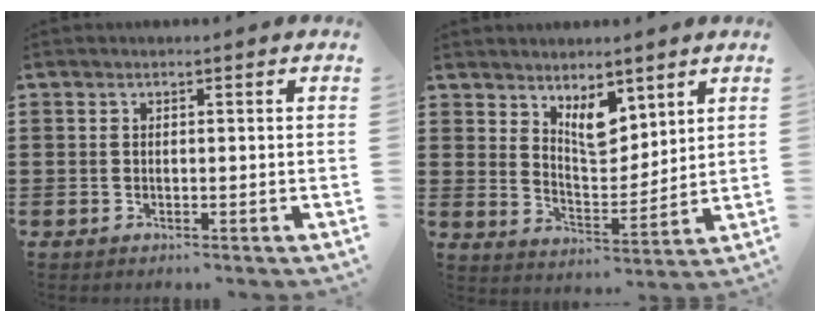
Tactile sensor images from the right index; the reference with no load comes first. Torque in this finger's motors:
{"motor_torque": [0.36, 0.31, 0.20, 0.09]}